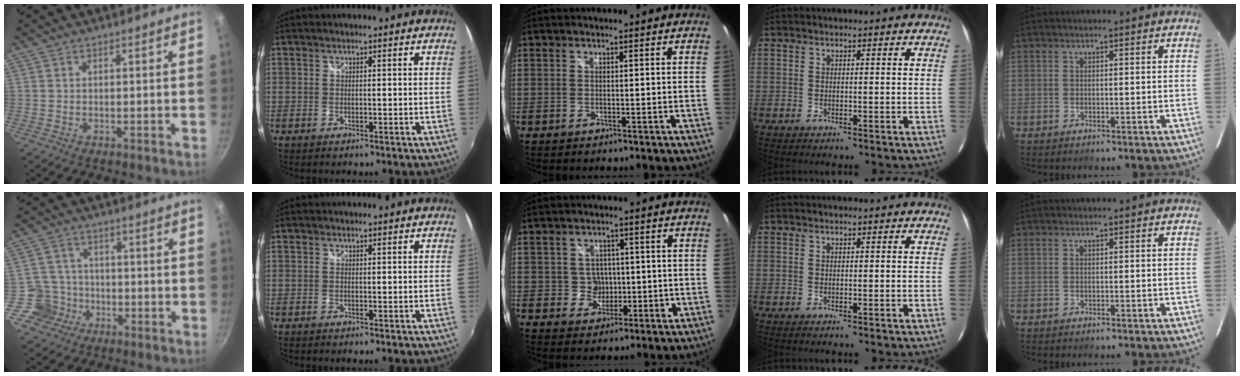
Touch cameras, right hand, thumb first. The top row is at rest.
{"thumb": {"total": 6.1, "force": [-2.6, 5.6, -0.2], "torque": [0.035, 0.038, -0.052]}, "middle": {"total": 4.4, "force": [-0.1, 4.3, 0.8], "torque": [-0.017, 0.011, 0.007]}}